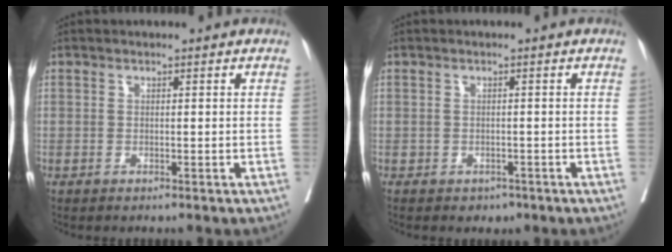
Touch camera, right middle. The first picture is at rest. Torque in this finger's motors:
{"motor_torque": [-0.10, -0.04, 0.00, 0.00]}